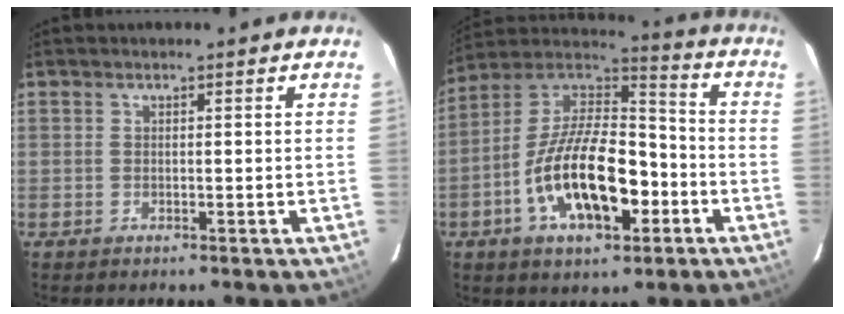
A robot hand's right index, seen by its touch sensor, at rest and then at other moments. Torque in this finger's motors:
{"motor_torque": [1.26, -0.88, 1.05, 0.21]}